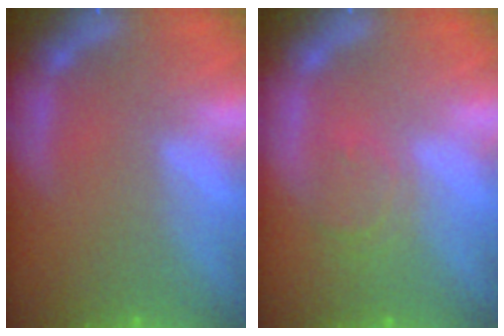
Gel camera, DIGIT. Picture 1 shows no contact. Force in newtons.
{"total": 2.4}